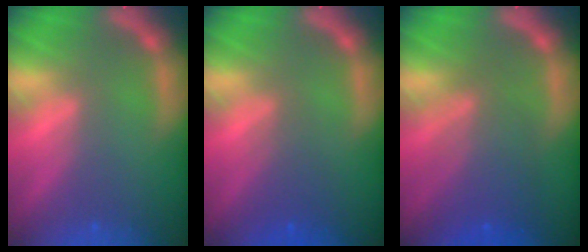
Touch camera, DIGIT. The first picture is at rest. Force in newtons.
{"total": 2.5}
{"total": 6.0}